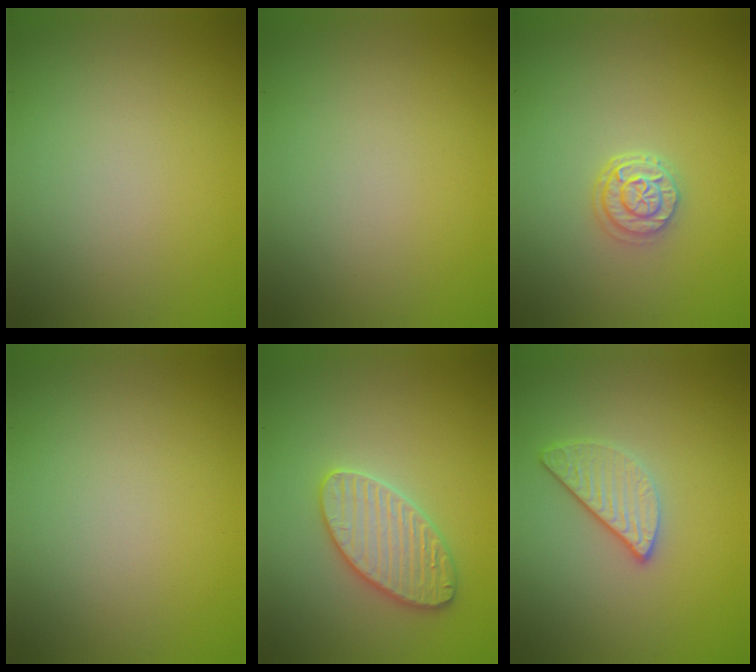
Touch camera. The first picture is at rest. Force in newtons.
{"total": 0.0}
{"total": 2.6, "press": 2.2, "slide": 1.5}
{"total": 0.0}
{"total": 3.6, "press": 3.6, "slide": 0.1}
{"total": 2.5, "press": 2.3, "slide": 1.0}